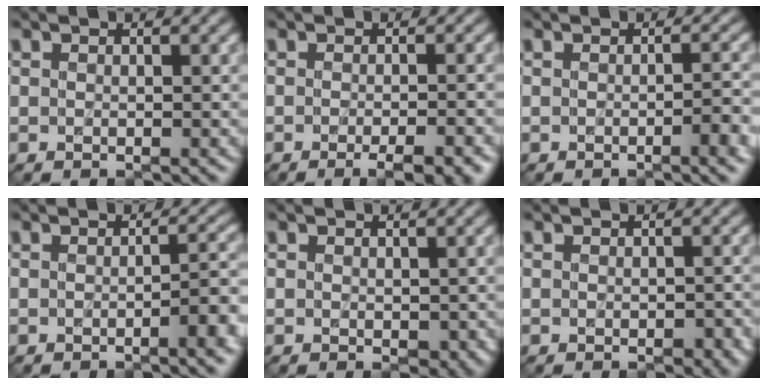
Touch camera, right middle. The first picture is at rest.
{"total": 5.0, "force": [-2.8, 1.6, 3.9], "torque": [-0.033, 0.003, -0.024]}
{"total": 2.1, "force": [-0.7, 0.4, 2.0], "torque": [-0.025, 0.002, -0.011]}
{"total": 2.9, "force": [-1.0, 0.6, 2.6], "torque": [-0.032, 0.007, -0.019]}
{"total": 1.4, "force": [0.3, 1.0, 1.0], "torque": [-0.015, -0.001, 0.009]}
{"total": 1.5, "force": [-0.3, 0.8, 1.1], "torque": [-0.017, -0.004, -0.002]}